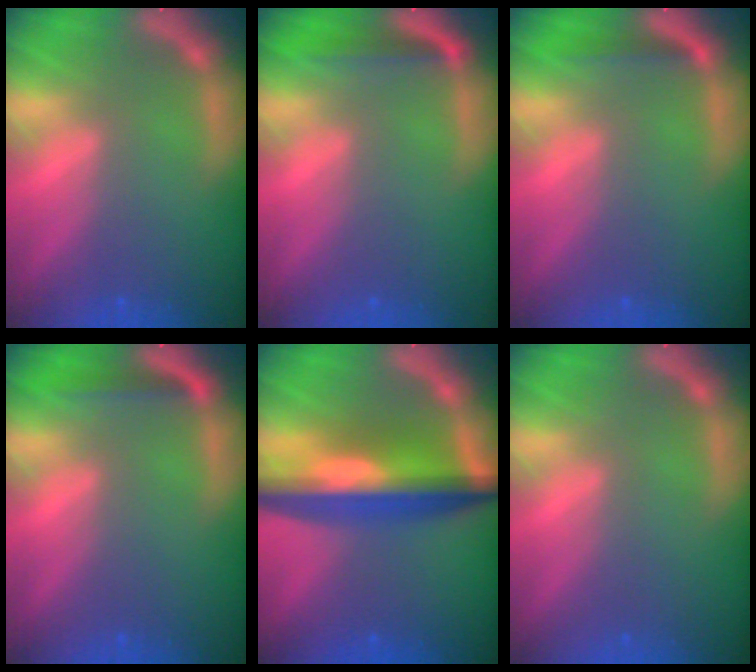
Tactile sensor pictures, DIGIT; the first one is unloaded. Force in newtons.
{"total": 2.5}
{"total": 1.4}
{"total": 1.9}
{"total": 9.6}
{"total": 0.0}